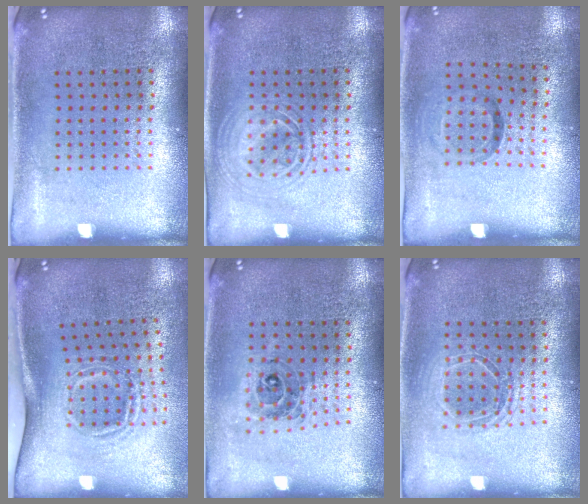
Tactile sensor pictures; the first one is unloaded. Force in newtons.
{"total": 1.4, "press": 1.3, "slide": 0.2}
{"total": 0.9, "press": 0.6, "slide": 0.8}
{"total": 1.8, "press": 1.2, "slide": 1.4}
{"total": 0.8, "press": 0.8, "slide": 0.2}
{"total": 1.5, "press": 1.3, "slide": 0.7}